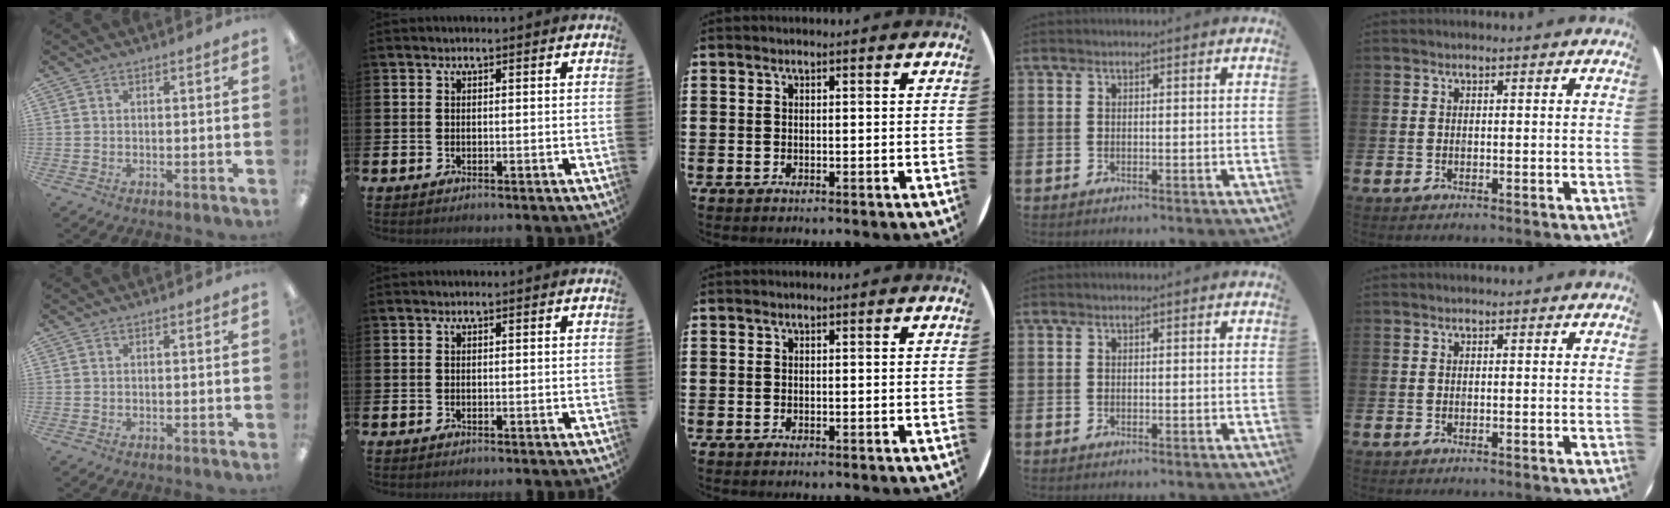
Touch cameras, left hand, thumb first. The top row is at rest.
{}